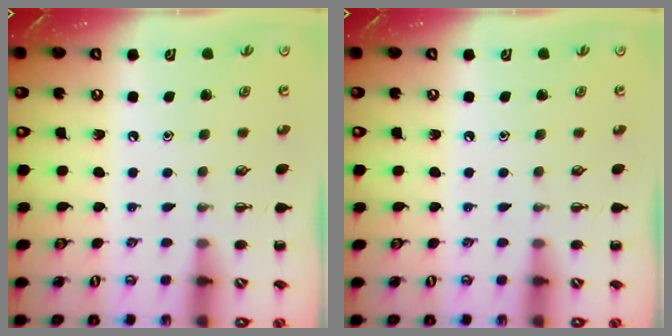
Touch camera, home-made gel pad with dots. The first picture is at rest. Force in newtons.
{"total": 0.0}